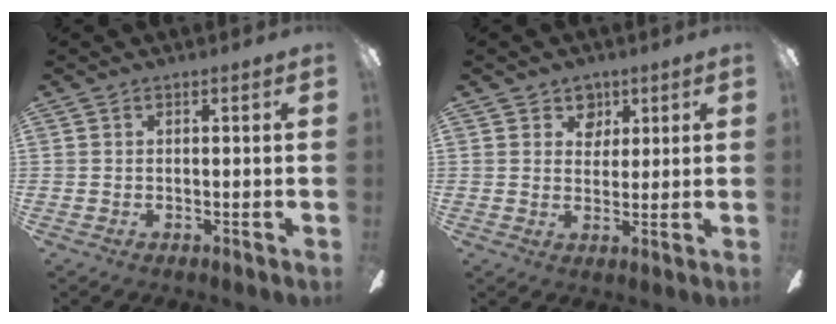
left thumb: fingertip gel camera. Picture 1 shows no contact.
{"total": 5.0, "force": [3.1, 3.7, 1.1], "torque": [-0.005, -0.010, 0.051]}